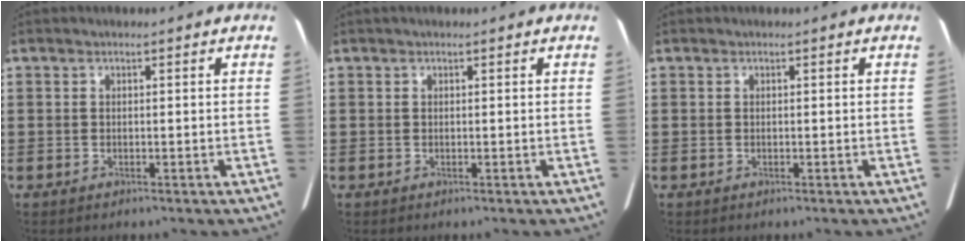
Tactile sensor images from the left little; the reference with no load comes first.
{"total": 0.0}
{"total": 0.0}